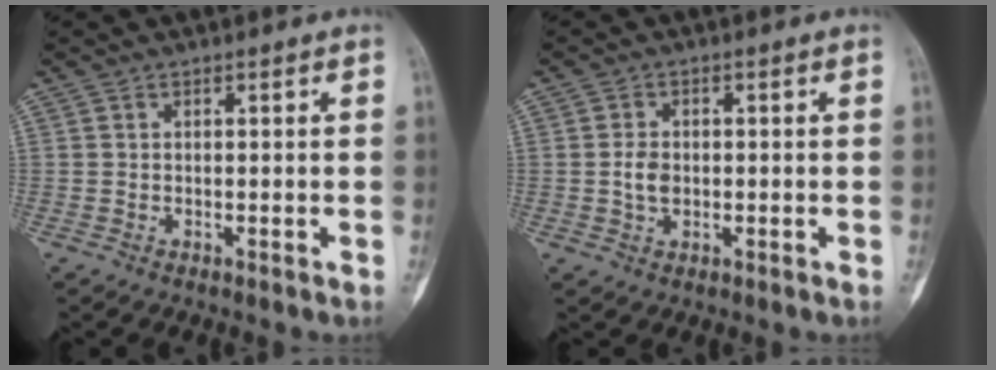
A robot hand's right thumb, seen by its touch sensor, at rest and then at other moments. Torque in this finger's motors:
{"motor_torque": [0.24, 0.38, -0.09, -0.26, 0.01]}